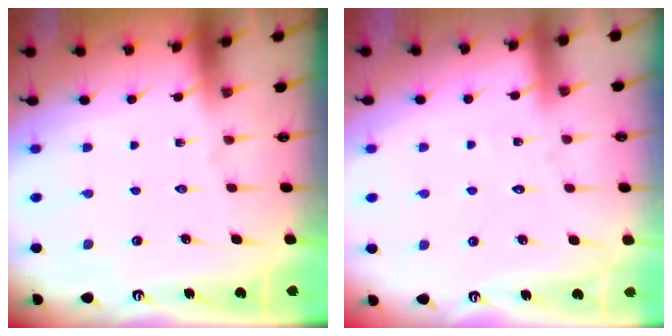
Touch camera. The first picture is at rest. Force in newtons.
{"total": 2.9, "press": 2.9, "slide": 0.3}